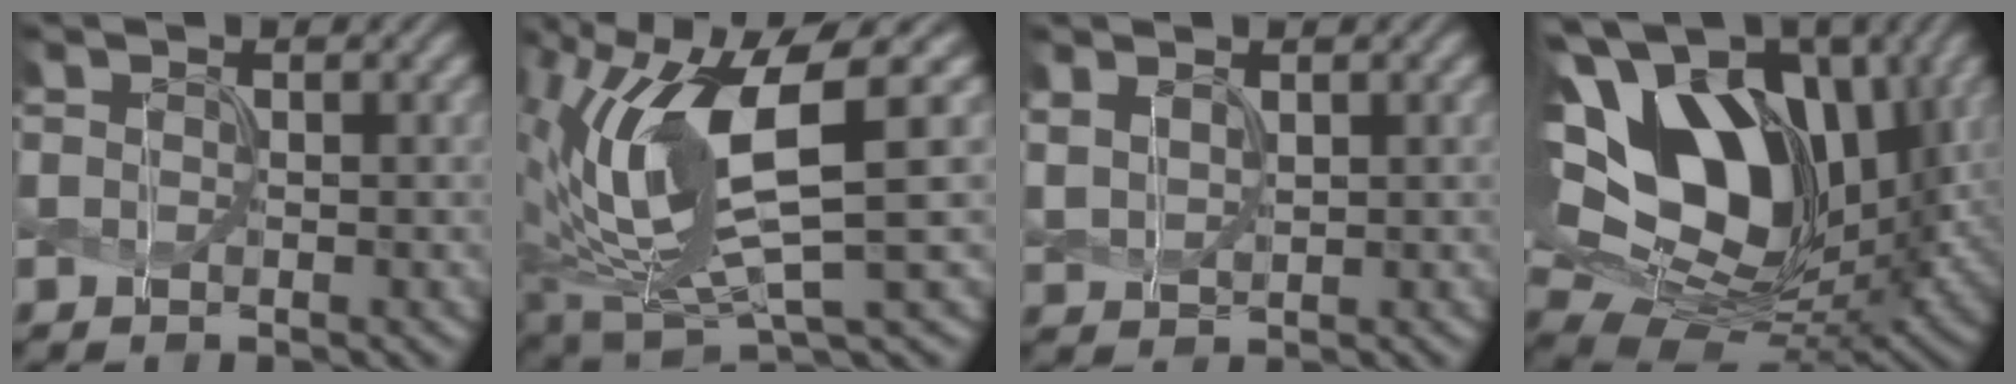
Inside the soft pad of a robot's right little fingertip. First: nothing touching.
{"total": 11.1, "force": [1.5, 3.9, 10.3], "torque": [-0.218, -0.018, 0.036]}
{"total": 2.0, "force": [1.1, 1.1, 1.2], "torque": [-0.035, -0.001, 0.032]}
{"total": 16.9, "force": [5.2, 10.8, 11.8], "torque": [-0.222, 0.026, 0.086]}